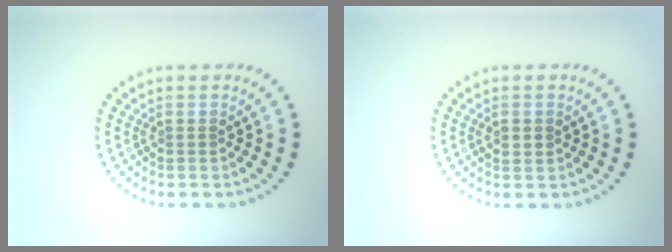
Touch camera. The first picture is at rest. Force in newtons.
{"total": 1.5, "press": 1.5, "slide": 0.1}